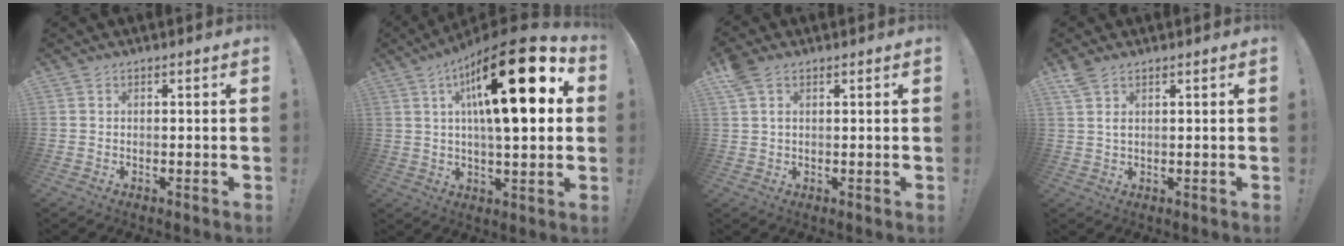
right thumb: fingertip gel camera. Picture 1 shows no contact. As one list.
[{"total": 25.0, "force": [7.4, 7.3, 22.8], "torque": [-0.365, -0.031, 0.110]}, {"total": 3.0, "force": [1.5, 1.8, 1.8], "torque": [-0.042, 0.005, 0.030]}, {"total": 2.7, "force": [1.7, 1.0, 1.9], "torque": [-0.045, -0.002, 0.032]}]